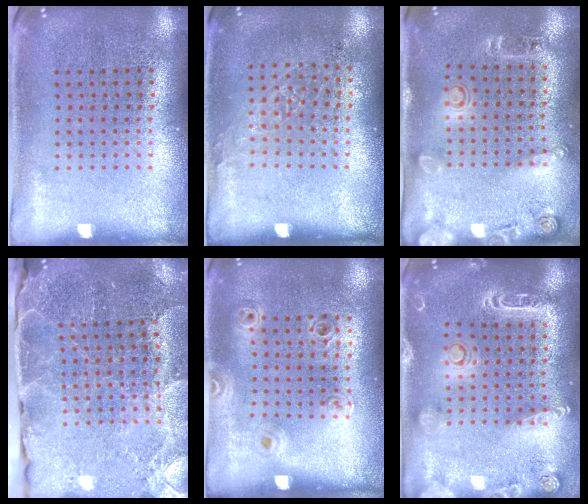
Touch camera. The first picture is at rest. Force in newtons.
{"total": 0.9, "press": 0.8, "slide": 0.4}
{"total": 1.7, "press": 1.2, "slide": 1.2}
{"total": 3.1, "press": 3.1, "slide": 0.4}
{"total": 0.9, "press": 0.9, "slide": 0.3}
{"total": 2.0, "press": 1.9, "slide": 0.7}